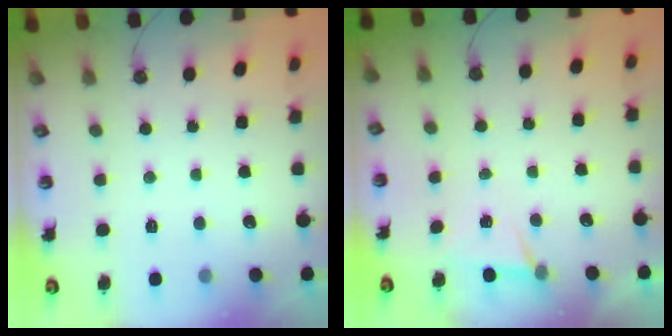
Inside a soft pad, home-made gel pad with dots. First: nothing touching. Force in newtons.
{"total": 4.7, "press": 1.6, "slide": 4.4}